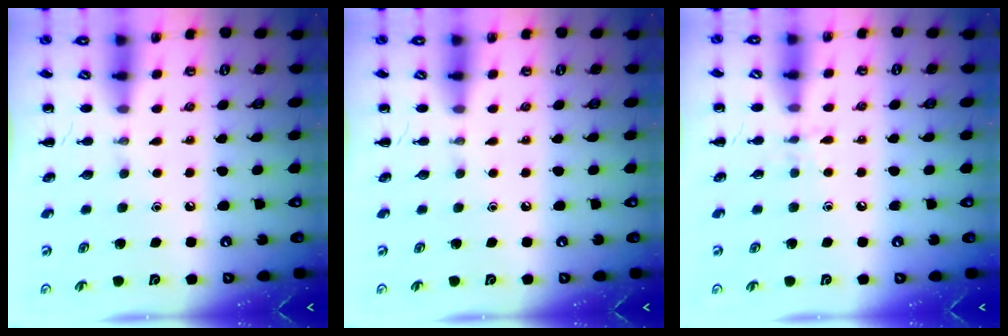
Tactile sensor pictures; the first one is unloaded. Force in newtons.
{"total": 0.0}
{"total": 5.4, "press": 5.2, "slide": 1.6}